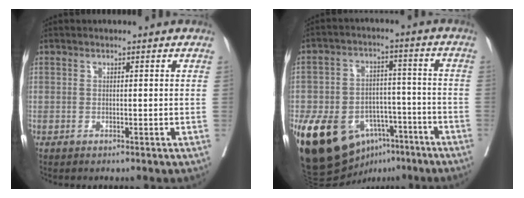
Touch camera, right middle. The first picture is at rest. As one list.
[{"total": 19.5, "force": [-10.3, 12.5, 10.9], "torque": [-0.205, 0.022, -0.154]}]